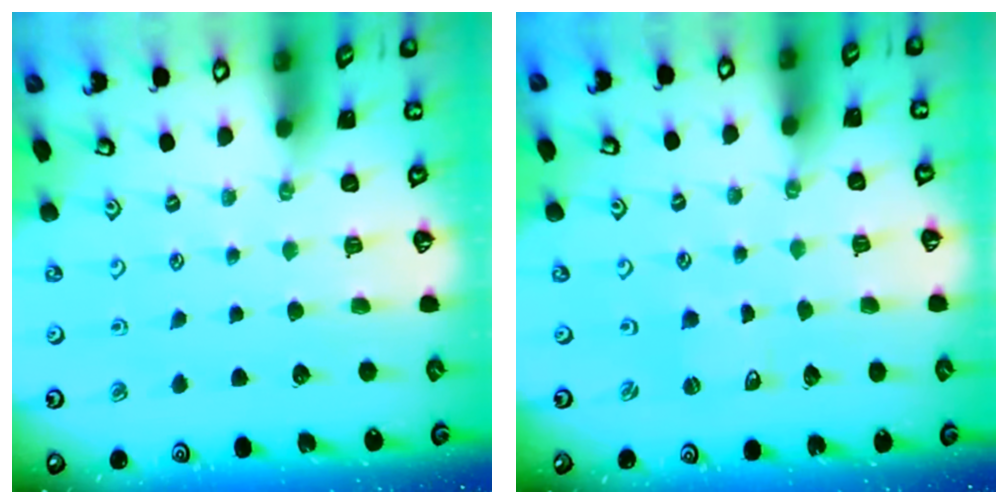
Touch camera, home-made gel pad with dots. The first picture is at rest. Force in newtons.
{"total": 0.0}